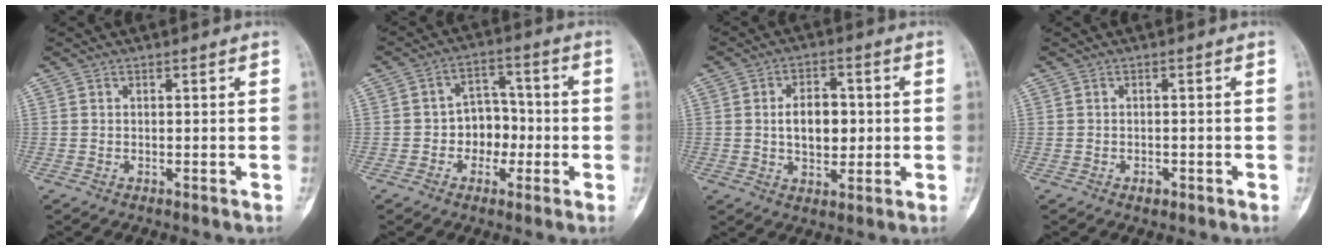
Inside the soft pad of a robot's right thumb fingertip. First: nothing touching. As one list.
[{"total": 7.4, "force": [-1.6, 5.9, 4.1], "torque": [-0.016, 0.034, -0.035]}, {"total": 8.1, "force": [0.3, 5.1, 6.3], "torque": [-0.073, 0.005, 0.006]}, {"total": 1.3, "force": [-0.7, 0.9, 0.6], "torque": [-0.005, 0.003, -0.009]}]